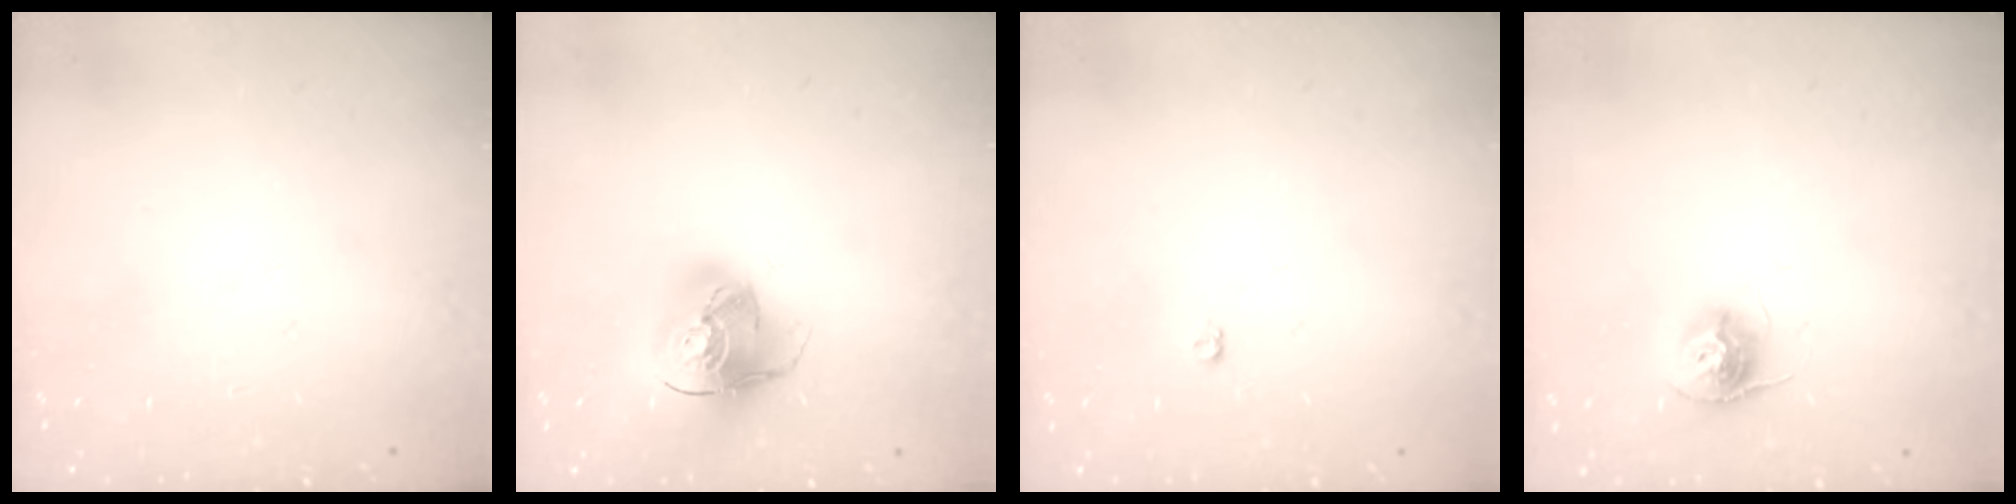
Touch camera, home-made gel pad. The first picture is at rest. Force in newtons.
{"total": 15.3, "press": 15.1, "slide": 2.0}
{"total": 3.9, "press": 3.9, "slide": 0.7}
{"total": 10.6, "press": 10.5, "slide": 0.8}